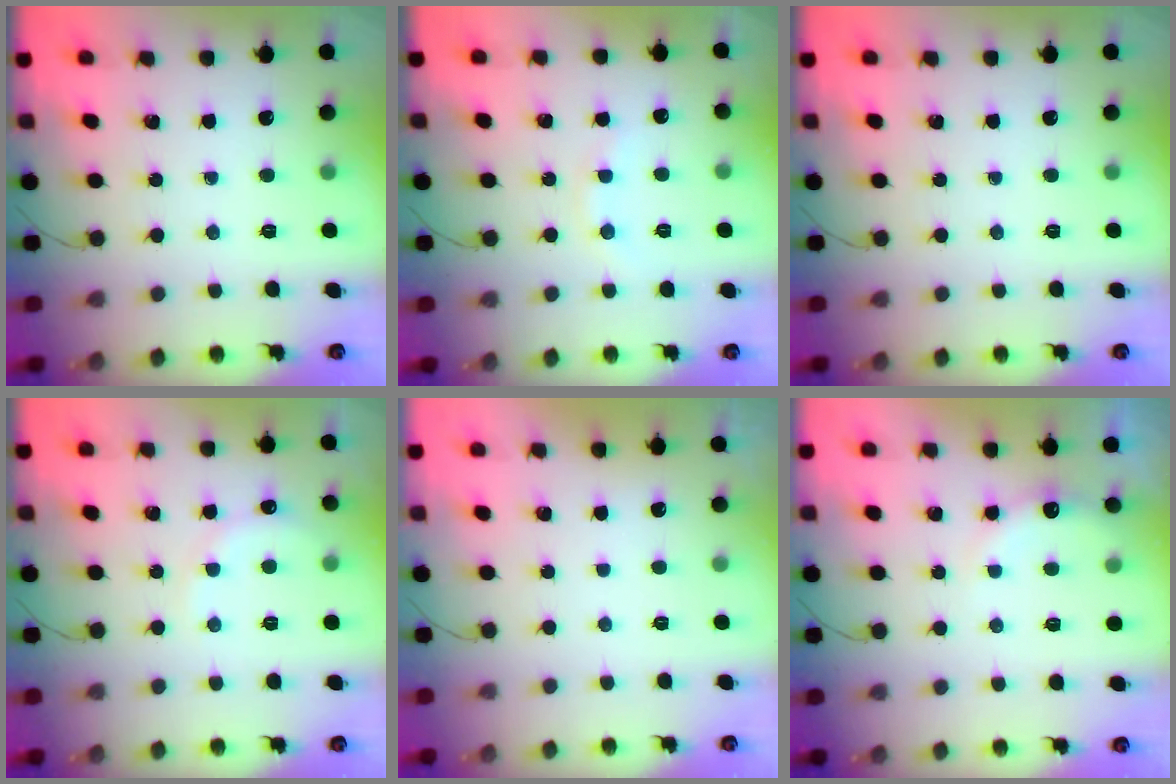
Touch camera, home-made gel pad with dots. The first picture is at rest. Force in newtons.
{"total": 6.5, "press": 6.4, "slide": 1.1}
{"total": 0.0}
{"total": 7.6, "press": 7.5, "slide": 1.1}
{"total": 2.9, "press": 2.9, "slide": 0.1}
{"total": 7.5, "press": 7.4, "slide": 1.5}